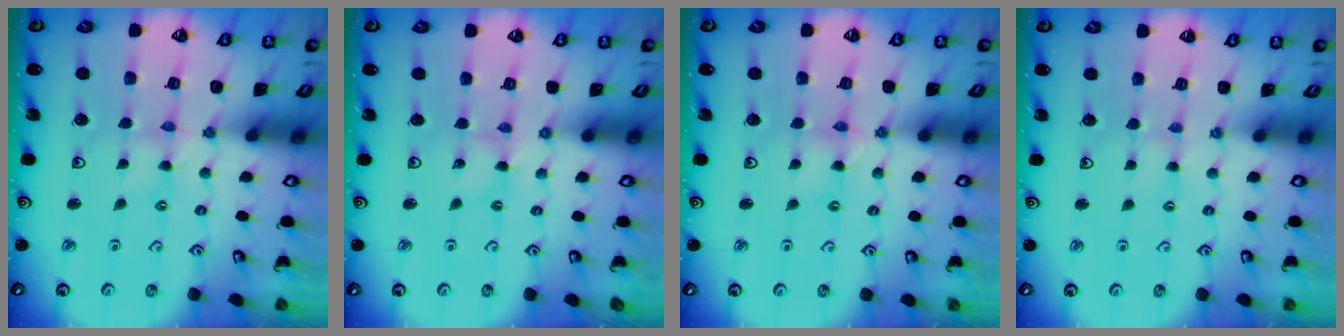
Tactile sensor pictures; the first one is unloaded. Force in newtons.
{"total": 0.0}
{"total": 3.0, "press": 3.0, "slide": 0.3}
{"total": 0.9, "press": 0.9, "slide": 0.2}